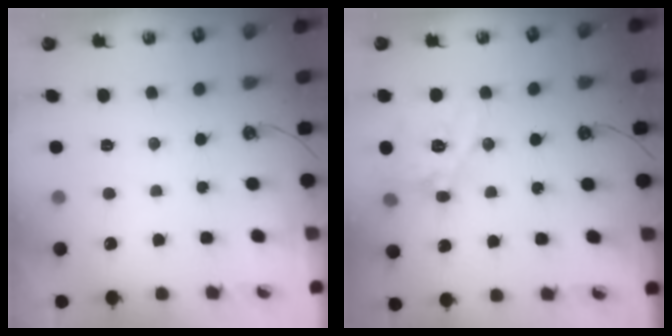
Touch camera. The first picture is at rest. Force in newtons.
{"total": 14.9, "press": 14.8, "slide": 1.9}